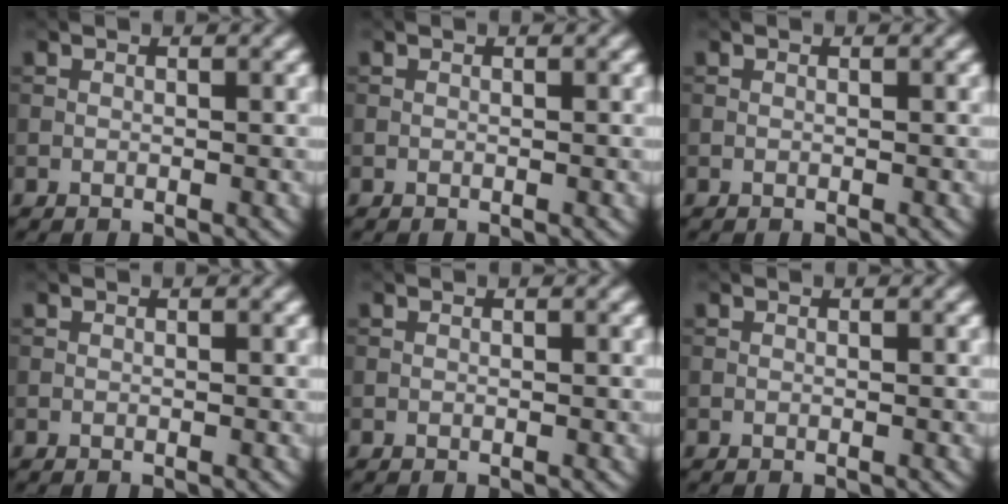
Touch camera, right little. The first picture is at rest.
{"total": 0.0}
{"total": 0.0}
{"total": 0.0}
{"total": 0.0}
{"total": 0.0}